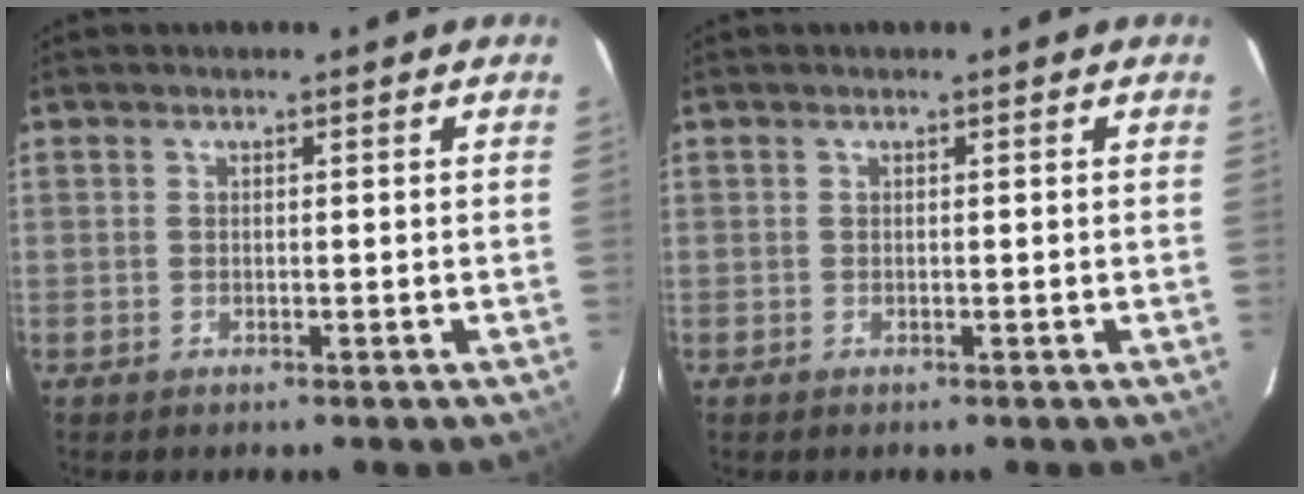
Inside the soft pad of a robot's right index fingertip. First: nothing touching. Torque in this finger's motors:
{"motor_torque": [0.00, 0.00, 0.00, 0.00]}